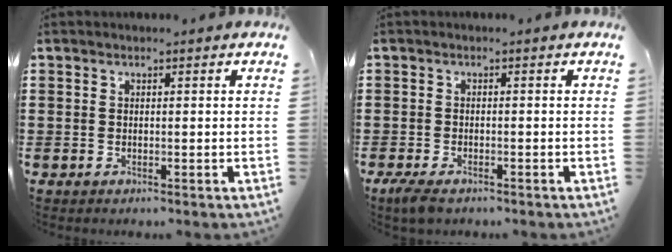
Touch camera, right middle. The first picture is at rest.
{"total": 1.8, "force": [-1.4, 0.5, 1.1], "torque": [-0.034, -0.005, -0.032]}